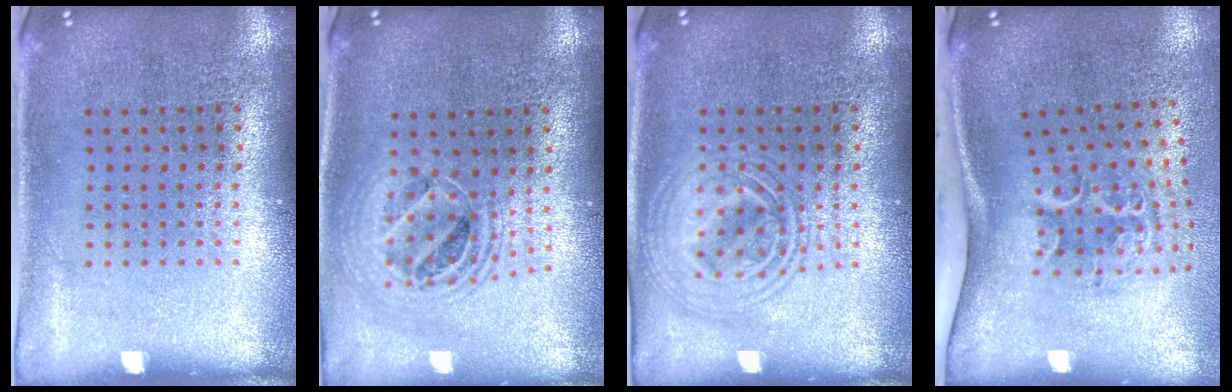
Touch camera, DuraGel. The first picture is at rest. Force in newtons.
{"total": 1.9, "press": 1.6, "slide": 1.1}
{"total": 2.9, "press": 2.9, "slide": 0.4}
{"total": 2.2, "press": 1.4, "slide": 1.7}